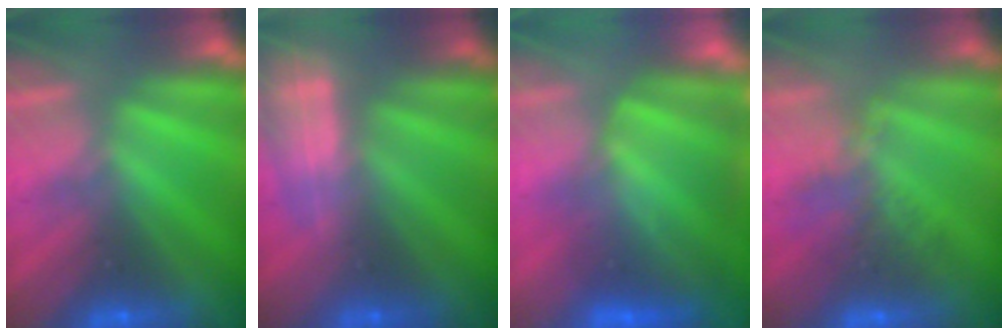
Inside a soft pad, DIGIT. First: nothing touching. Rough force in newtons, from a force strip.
{"total": 2.5}
{"total": 7.2}
{"total": 2.4}